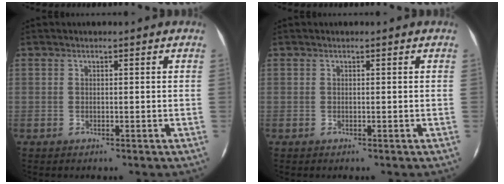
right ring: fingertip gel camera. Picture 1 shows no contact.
{"total": 0.0}